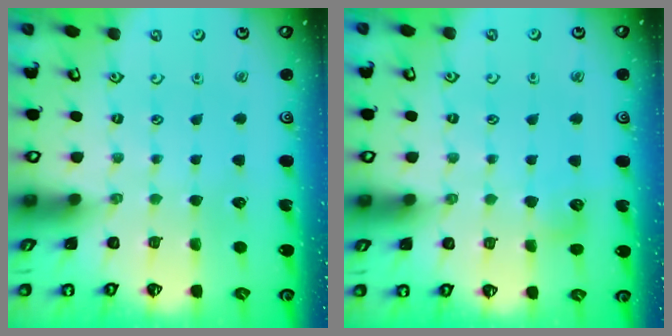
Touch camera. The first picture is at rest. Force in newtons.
{"total": 7.3, "press": 7.3, "slide": 0.8}